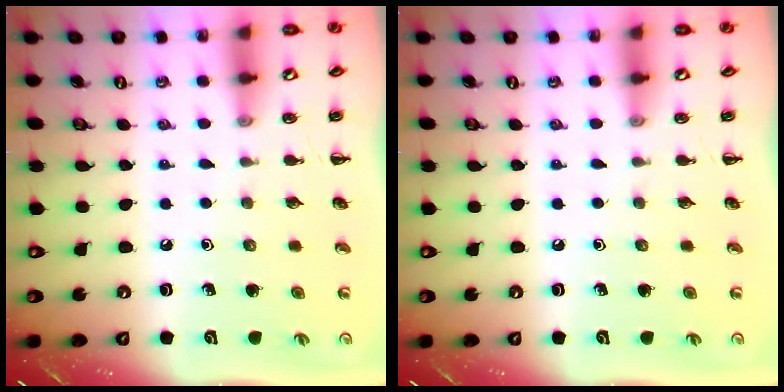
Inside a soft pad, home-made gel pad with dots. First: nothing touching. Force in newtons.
{"total": 0.0}